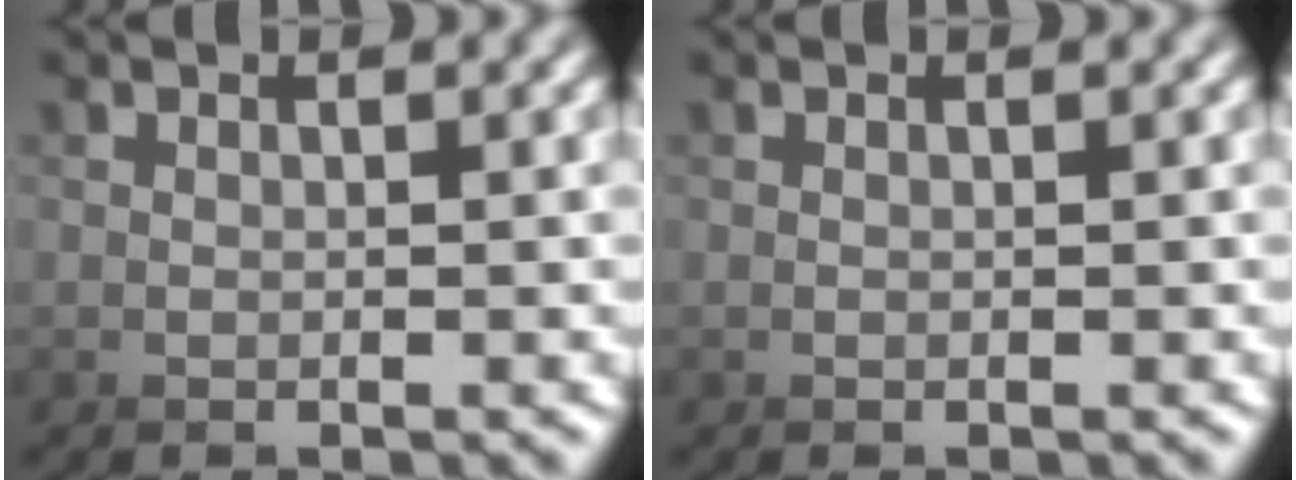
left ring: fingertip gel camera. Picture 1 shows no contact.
{"total": 0.0}